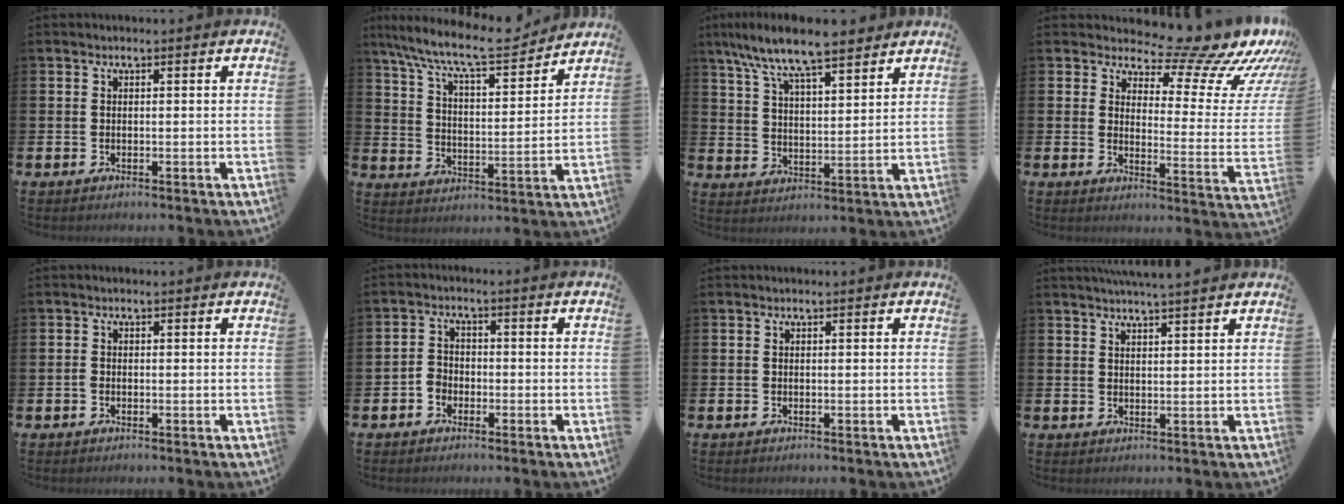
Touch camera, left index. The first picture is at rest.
{"total": 10.4, "force": [9.3, 1.9, 4.3], "torque": [-0.117, -0.057, 0.161]}
{"total": 9.3, "force": [8.4, 1.1, 3.7], "torque": [-0.102, -0.038, 0.154]}
{"total": 10.4, "force": [9.2, 3.2, 3.8], "torque": [-0.056, -0.085, 0.146]}
{"total": 0.9, "force": [-0.5, 0.6, 0.5], "torque": [-0.017, 0.006, -0.010]}
{"total": 2.5, "force": [-1.5, 1.9, 0.5], "torque": [-0.014, 0.009, -0.035]}
{"total": 0.0}
{"total": 3.3, "force": [3.2, -0.4, 0.7], "torque": [-0.011, -0.014, 0.057]}